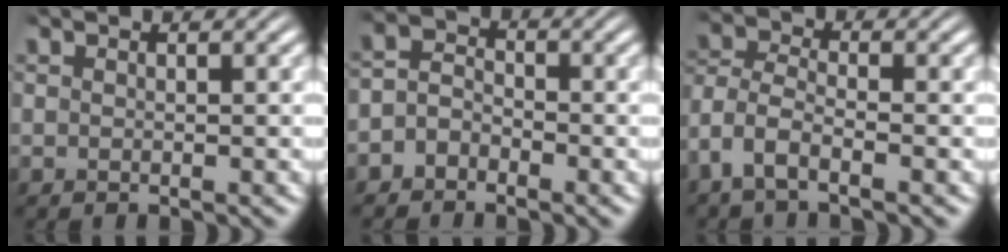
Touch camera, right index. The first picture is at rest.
{"total": 3.3, "force": [-1.8, 2.7, 0.9], "torque": [-0.015, -0.004, -0.038]}
{"total": 4.5, "force": [-1.5, 3.5, 2.3], "torque": [-0.080, -0.018, -0.027]}